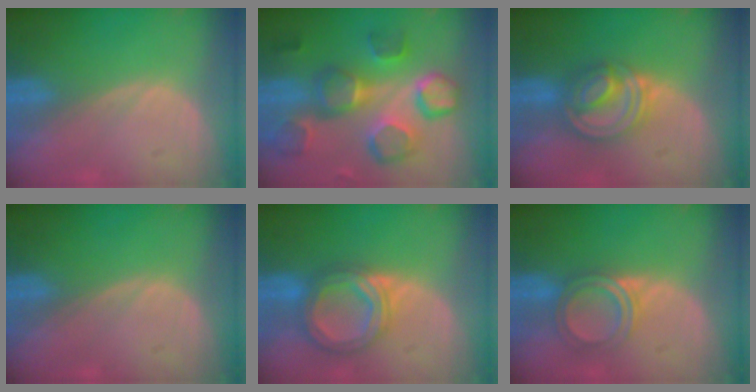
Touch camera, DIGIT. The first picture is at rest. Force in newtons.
{"total": 11.0, "press": 10.6, "slide": 3.0}
{"total": 7.9, "press": 6.7, "slide": 4.0}
{"total": 0.0}
{"total": 7.1, "press": 7.1, "slide": 0.5}
{"total": 4.8, "press": 4.6, "slide": 1.4}